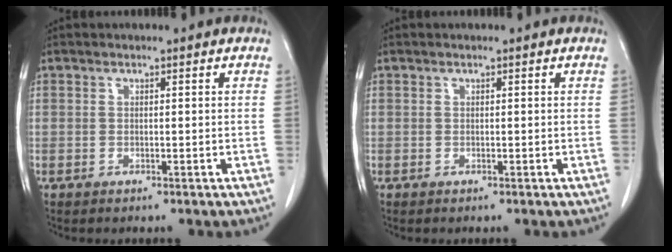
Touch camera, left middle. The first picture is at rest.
{"total": 0.0}